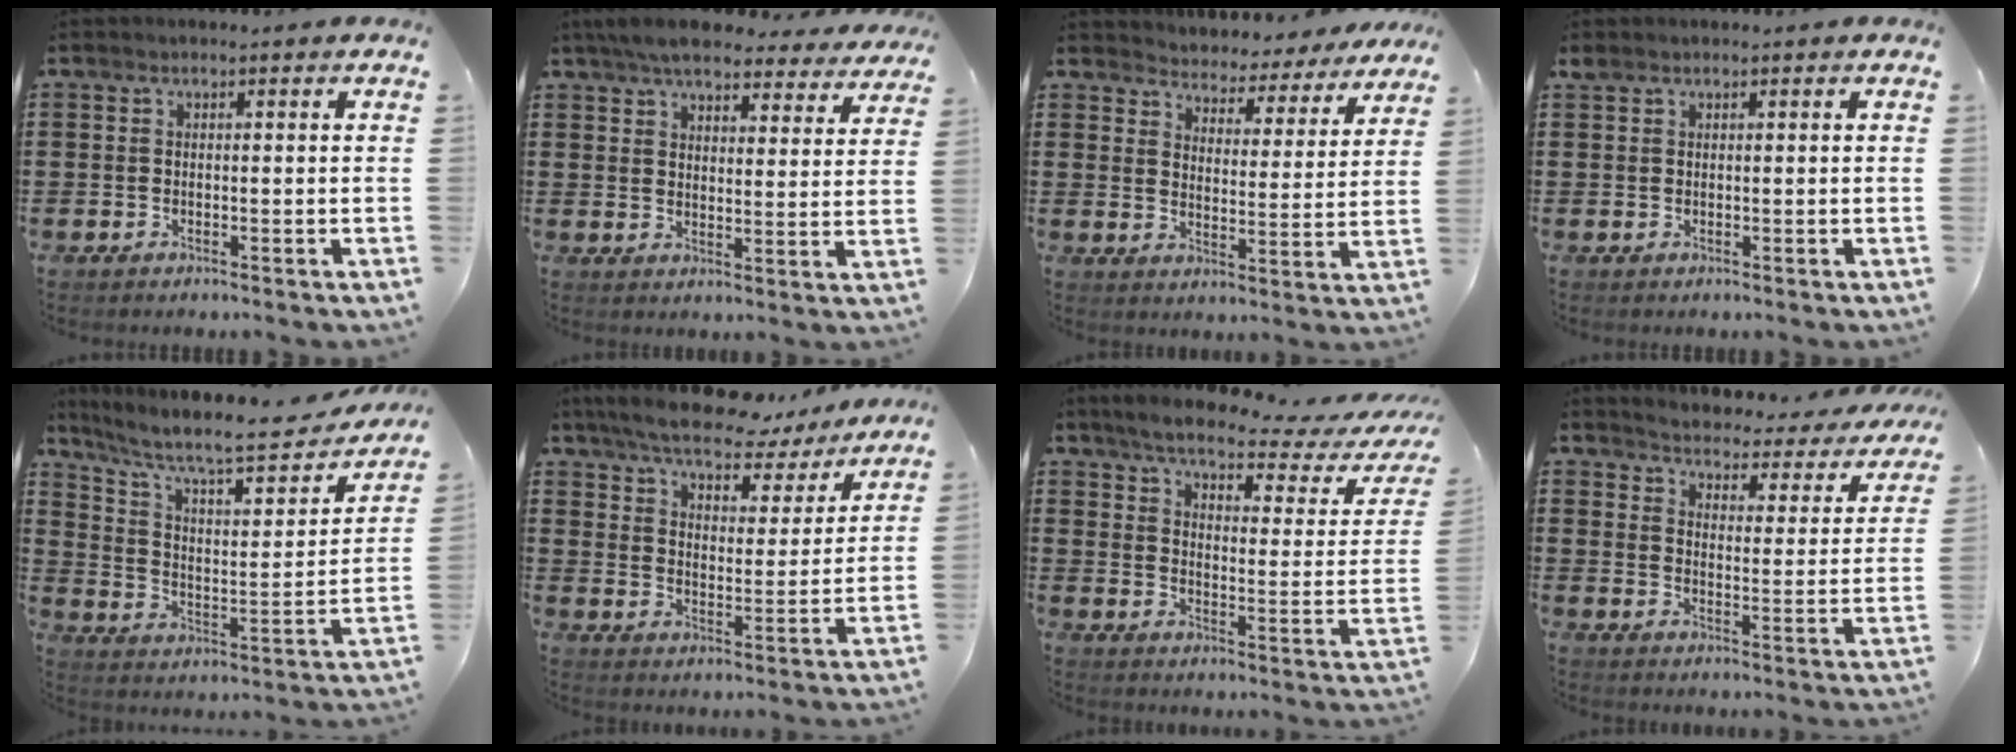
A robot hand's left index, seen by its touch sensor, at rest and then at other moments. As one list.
[{"total": 6.6, "force": [6.0, 1.2, 2.4], "torque": [-0.061, -0.021, 0.107]}, {"total": 3.9, "force": [3.9, 0.3, -0.4], "torque": [-0.020, -0.036, 0.062]}, {"total": 0.7, "force": [0.5, 0.4, 0.4], "torque": [-0.010, 0.003, 0.010]}, {"total": 9.5, "force": [7.3, 1.7, 5.8], "torque": [-0.124, -0.052, 0.117]}, {"total": 7.5, "force": [7.0, 1.2, 2.4], "torque": [-0.080, -0.039, 0.122]}, {"total": 5.4, "force": [4.6, 0.3, 3.0], "torque": [-0.081, -0.028, 0.072]}, {"total": 2.7, "force": [2.7, -0.1, 0.4], "torque": [-0.028, -0.032, 0.036]}]